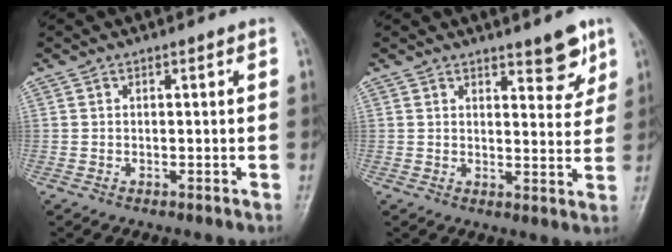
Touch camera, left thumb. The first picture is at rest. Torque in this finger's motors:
{"motor_torque": [0.05, 0.18, 0.15, -0.03, 0.07]}